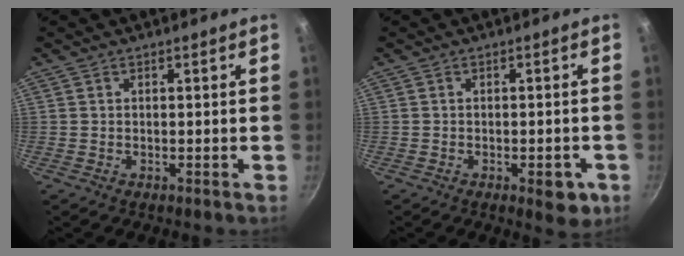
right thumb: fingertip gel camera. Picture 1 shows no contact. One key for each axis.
{"total": 5.0, "fx": -2.1, "fy": 2.3, "fz": 3.9, "tx": -0.033, "ty": 0.011, "tz": -0.019}